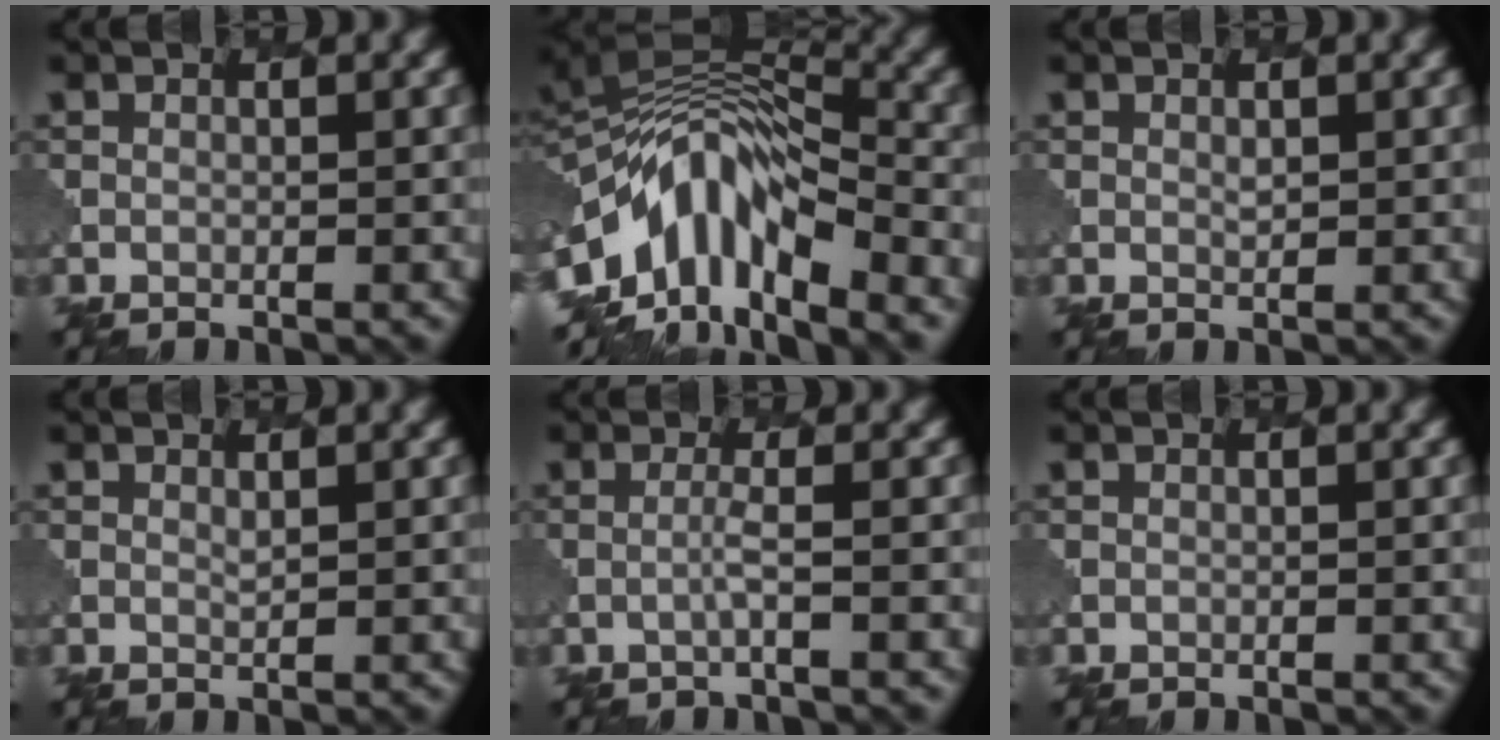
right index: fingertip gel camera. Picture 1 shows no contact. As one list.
[{"total": 10.8, "force": [-4.7, 5.2, 8.3], "torque": [-0.136, 0.008, -0.094]}, {"total": 0.8, "force": [0.6, 0.2, 0.4], "torque": [-0.008, -0.001, 0.012]}, {"total": 0.8, "force": [0.7, 0.0, 0.3], "torque": [-0.005, -0.003, 0.015]}, {"total": 1.2, "force": [-0.2, -0.1, 1.1], "torque": [-0.017, 0.005, -0.013]}, {"total": 0.0}]